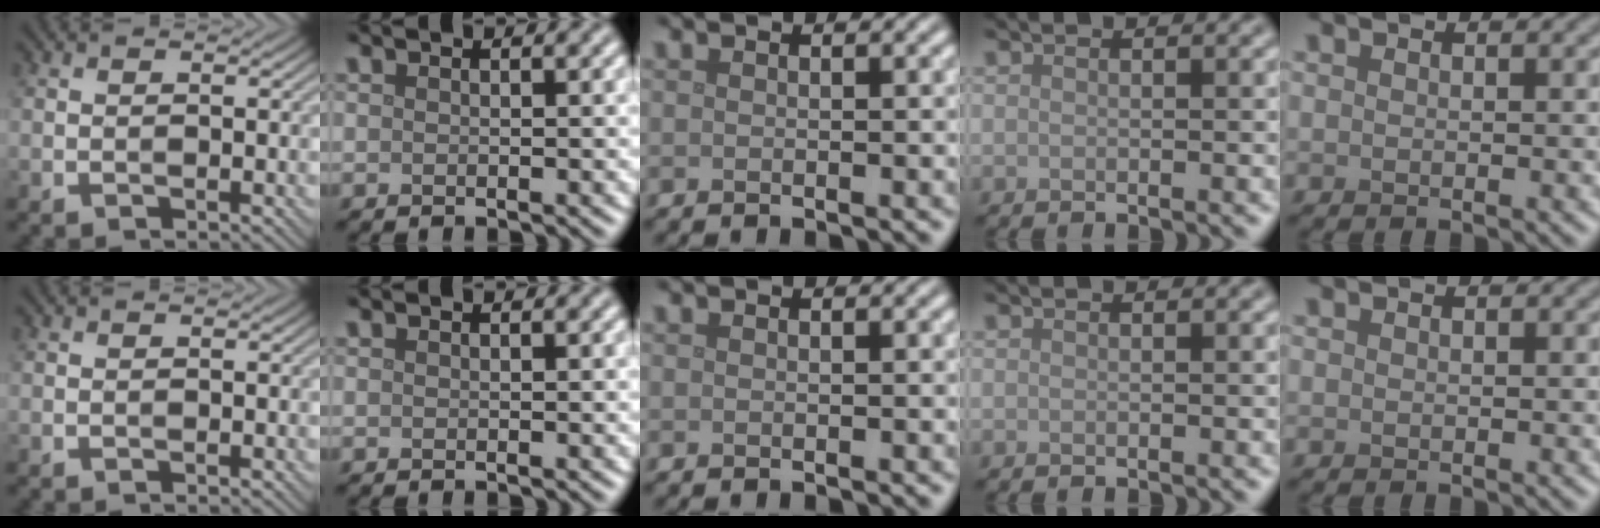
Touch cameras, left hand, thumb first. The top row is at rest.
{}